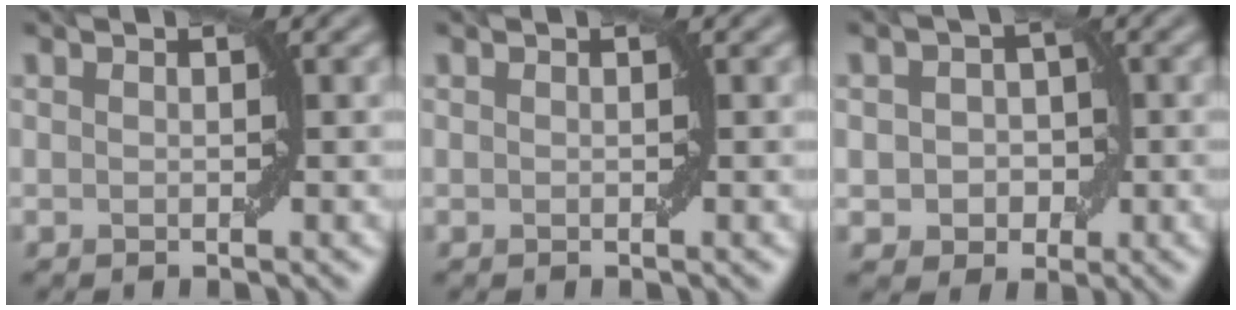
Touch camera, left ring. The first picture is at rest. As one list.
[{"total": 0.0}, {"total": 2.9, "force": [-0.3, 2.5, 1.5], "torque": [-0.015, -0.002, -0.007]}]